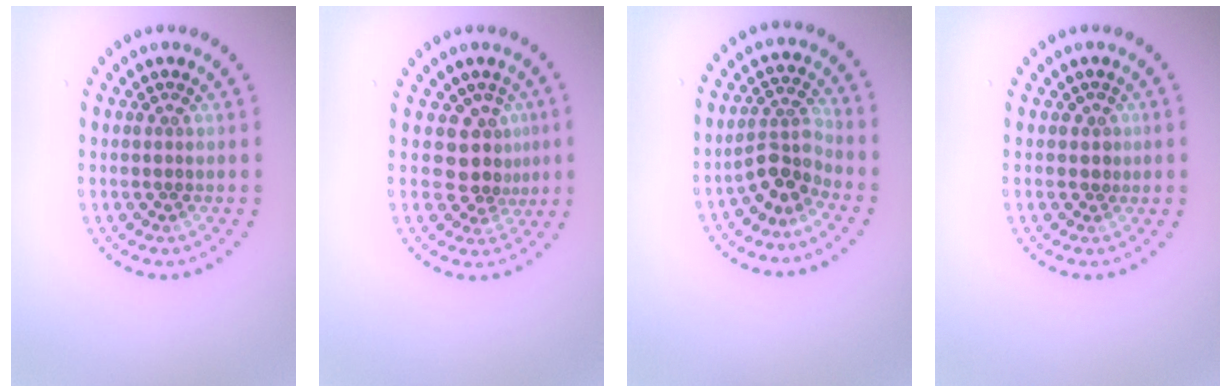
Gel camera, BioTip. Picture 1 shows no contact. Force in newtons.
{"total": 3.0, "press": 2.2, "slide": 2.0}
{"total": 3.0, "press": 2.3, "slide": 2.0}
{"total": 0.6, "press": 0.4, "slide": 0.4}